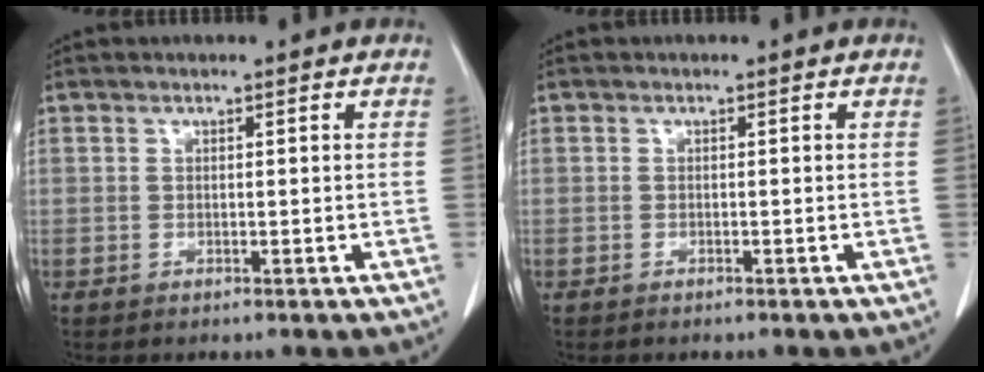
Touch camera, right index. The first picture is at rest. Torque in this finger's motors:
{"motor_torque": [-0.02, 0.03, 0.02, 0.01]}